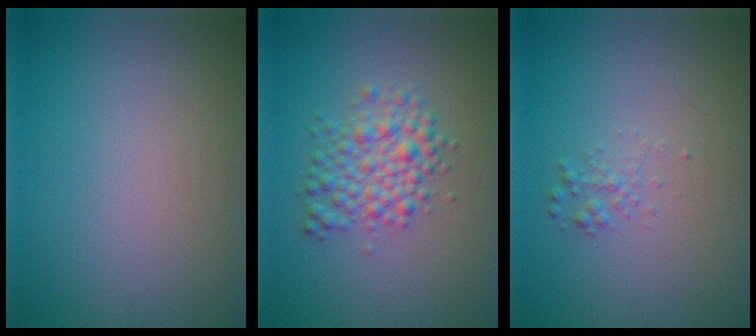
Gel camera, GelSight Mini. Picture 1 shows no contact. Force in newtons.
{"total": 4.0, "press": 4.0, "slide": 0.0}
{"total": 1.0, "press": 1.0, "slide": 0.0}